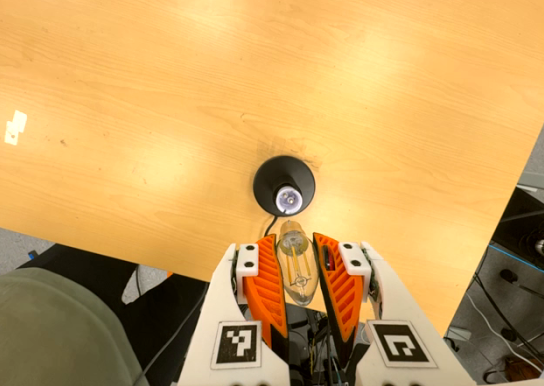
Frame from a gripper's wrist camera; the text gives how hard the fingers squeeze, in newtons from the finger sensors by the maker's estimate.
{"total": 20.4, "left": 23.0, "right": 17.7}